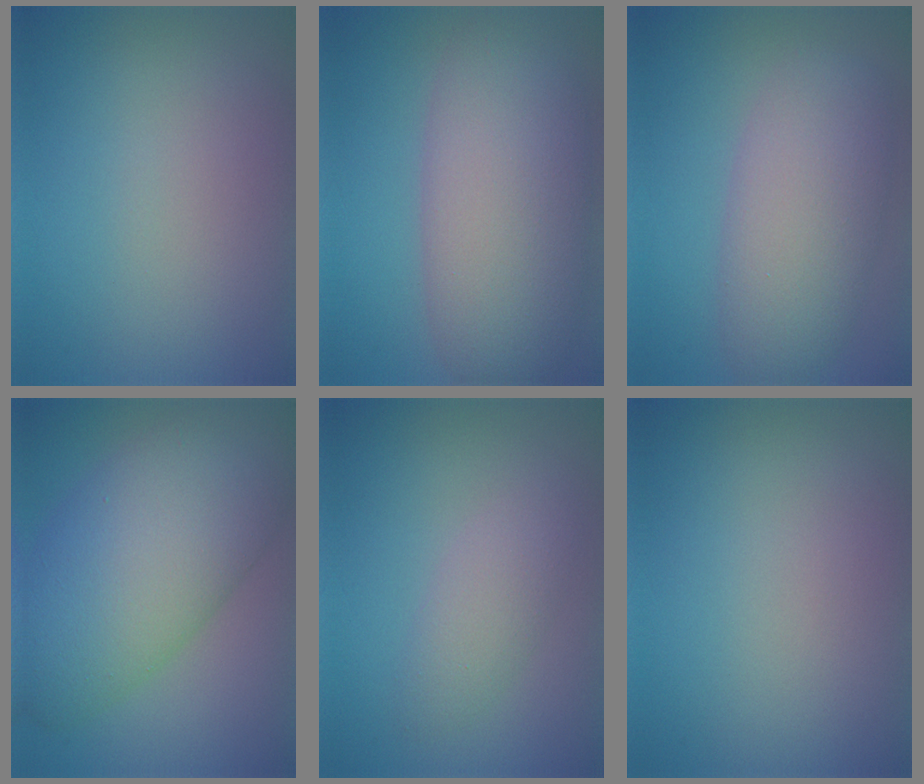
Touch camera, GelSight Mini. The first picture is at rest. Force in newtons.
{"total": 9.6, "press": 9.6, "slide": 0.3}
{"total": 6.4, "press": 6.4, "slide": 0.3}
{"total": 11.1, "press": 11.1, "slide": 0.3}
{"total": 2.4, "press": 2.4, "slide": 0.1}
{"total": 0.0}